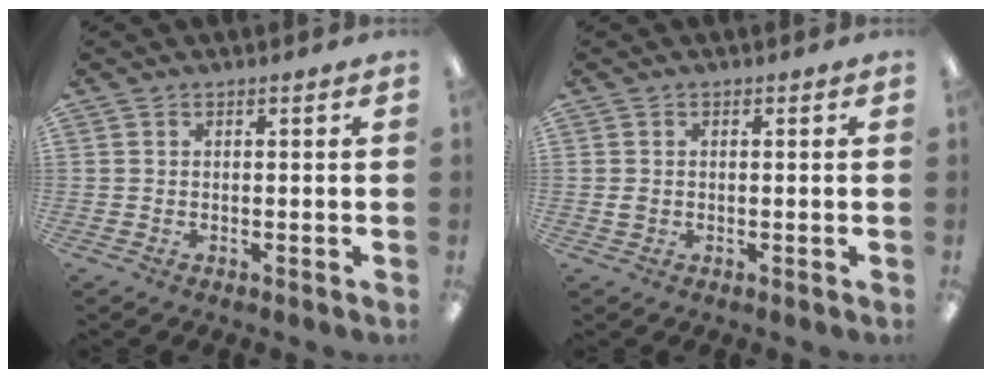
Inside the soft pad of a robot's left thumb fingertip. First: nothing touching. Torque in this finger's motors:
{"motor_torque": [-0.06, -0.02, 0.22, -0.22, 0.00]}